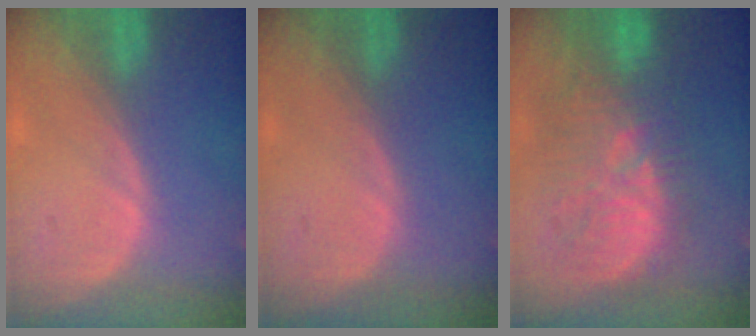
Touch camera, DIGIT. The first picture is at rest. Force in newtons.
{"total": 0.0}
{"total": 11.1, "press": 10.9, "slide": 1.8}